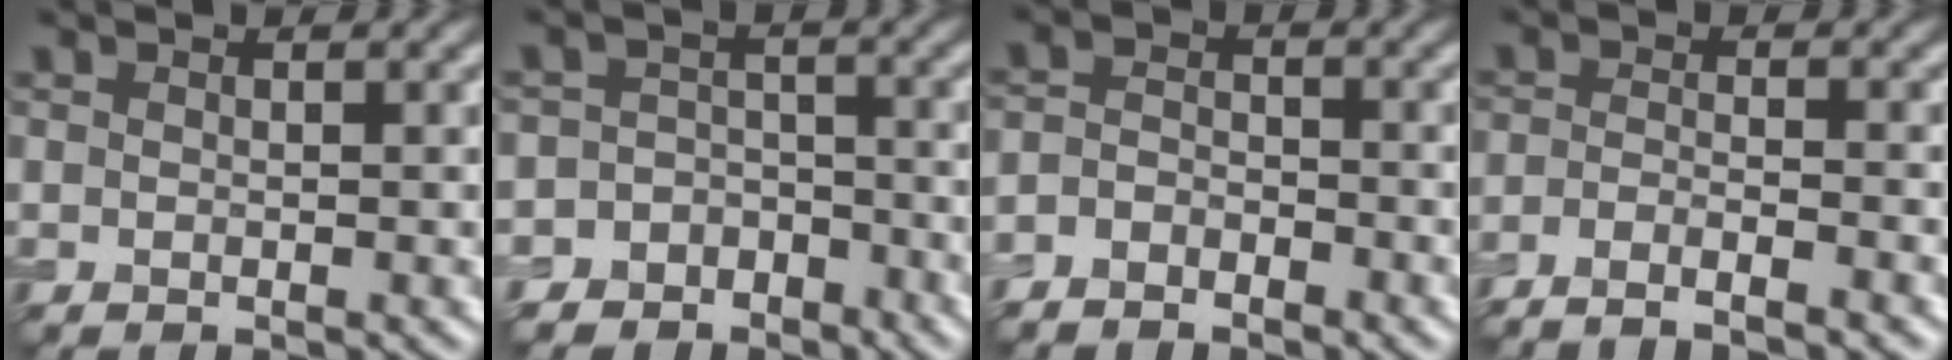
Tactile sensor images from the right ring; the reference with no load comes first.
{"total": 6.0, "force": [-4.2, 4.3, -0.5], "torque": [0.037, -0.005, -0.077]}
{"total": 2.6, "force": [-2.1, 1.3, 0.8], "torque": [-0.015, 0.003, -0.049]}
{"total": 3.7, "force": [-3.0, 0.5, 2.2], "torque": [-0.042, -0.001, -0.060]}